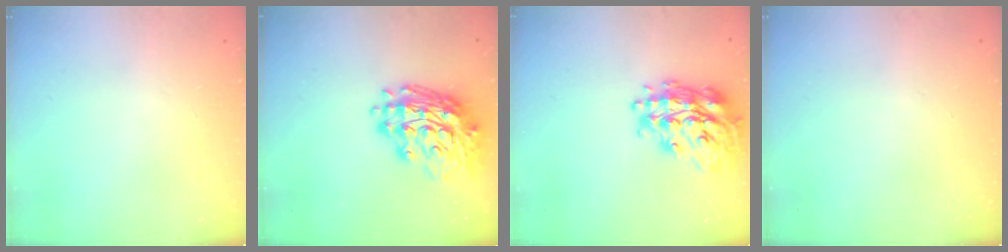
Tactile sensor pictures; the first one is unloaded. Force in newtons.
{"total": 17.0, "press": 16.9, "slide": 2.2}
{"total": 21.0, "press": 20.9, "slide": 1.5}
{"total": 0.0}